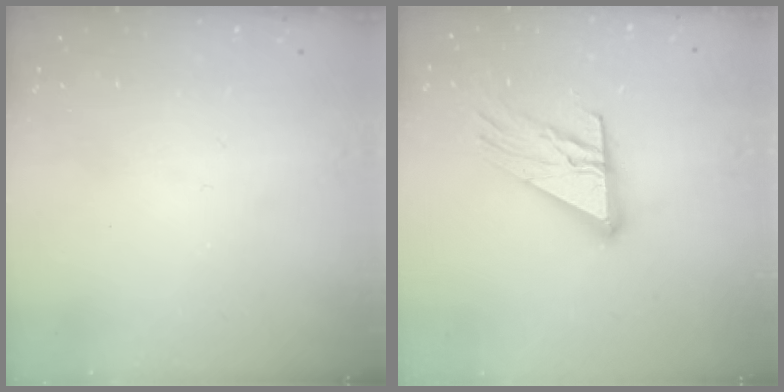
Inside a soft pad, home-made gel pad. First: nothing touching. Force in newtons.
{"total": 14.6, "press": 14.5, "slide": 1.4}